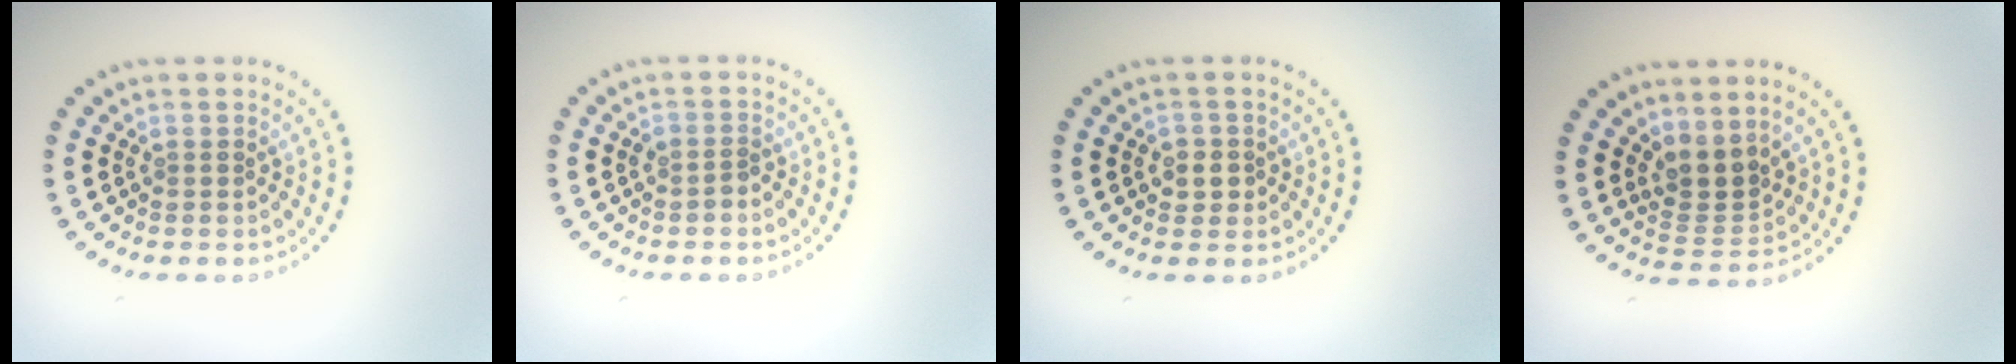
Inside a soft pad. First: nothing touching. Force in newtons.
{"total": 0.9, "press": 0.8, "slide": 0.5}
{"total": 1.5, "press": 1.4, "slide": 0.6}
{"total": 2.8, "press": 2.1, "slide": 1.8}